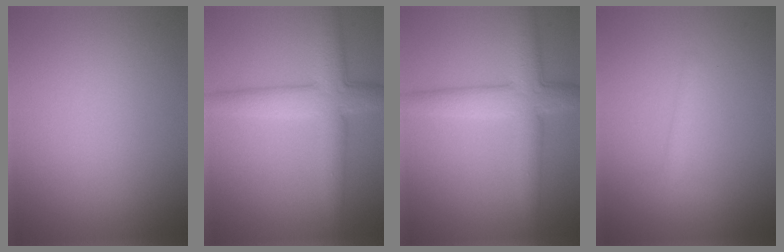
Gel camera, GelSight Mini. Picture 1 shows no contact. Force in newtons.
{"total": 5.5, "press": 5.5, "slide": 0.0}
{"total": 5.5, "press": 5.5, "slide": 0.0}
{"total": 1.0, "press": 1.0, "slide": 0.0}